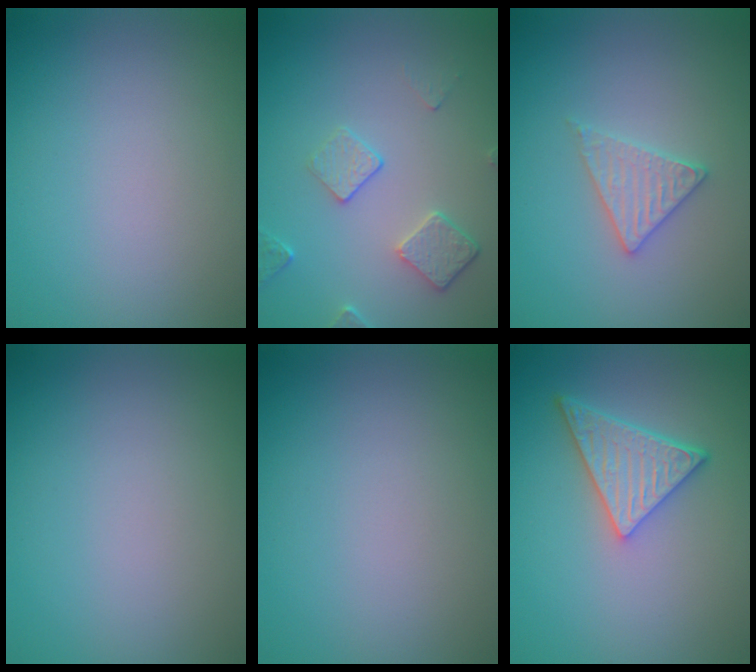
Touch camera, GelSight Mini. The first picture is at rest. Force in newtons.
{"total": 2.7, "press": 2.0, "slide": 1.7}
{"total": 2.4, "press": 2.4, "slide": 0.3}
{"total": 0.0}
{"total": 0.0}
{"total": 5.1, "press": 4.1, "slide": 3.0}